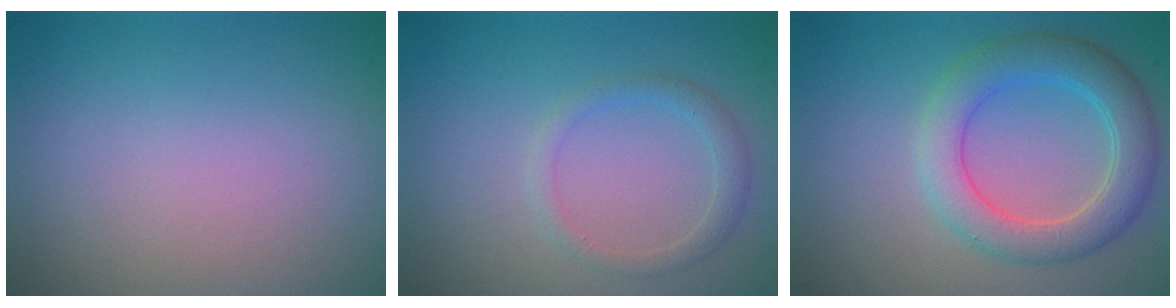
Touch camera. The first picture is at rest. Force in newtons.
{"total": 1.7, "press": 1.7, "slide": 0.1}
{"total": 4.9, "press": 4.9, "slide": 0.2}